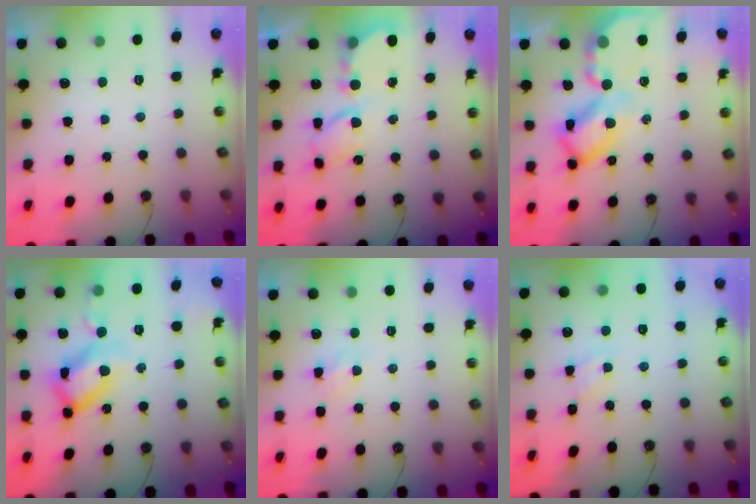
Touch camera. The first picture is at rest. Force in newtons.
{"total": 6.1, "press": 6.1, "slide": 0.1}
{"total": 17.2, "press": 17.1, "slide": 1.8}
{"total": 17.1, "press": 17.1, "slide": 1.7}
{"total": 3.0, "press": 2.9, "slide": 0.5}
{"total": 3.5, "press": 3.4, "slide": 0.5}